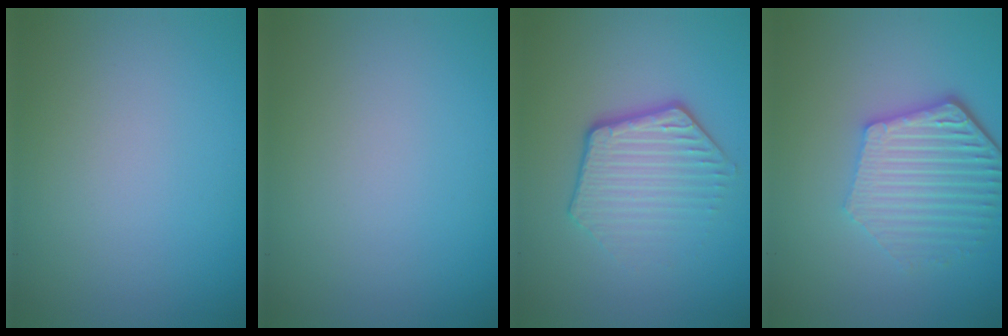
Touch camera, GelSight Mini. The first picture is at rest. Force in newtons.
{"total": 0.0}
{"total": 4.1, "press": 3.1, "slide": 2.6}
{"total": 5.6, "press": 4.2, "slide": 3.7}